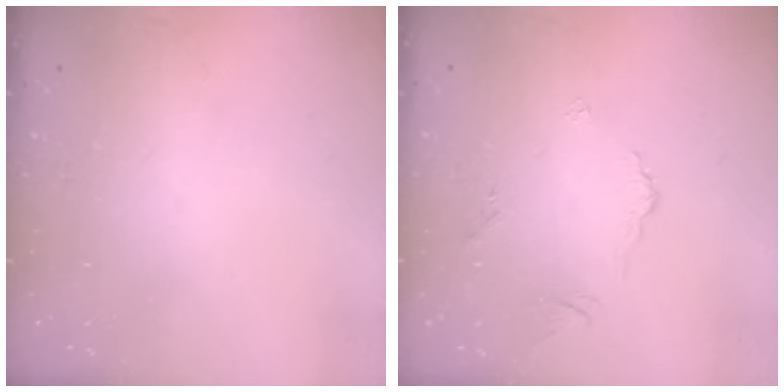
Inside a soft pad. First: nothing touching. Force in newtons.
{"total": 3.1, "press": 3.0, "slide": 0.6}